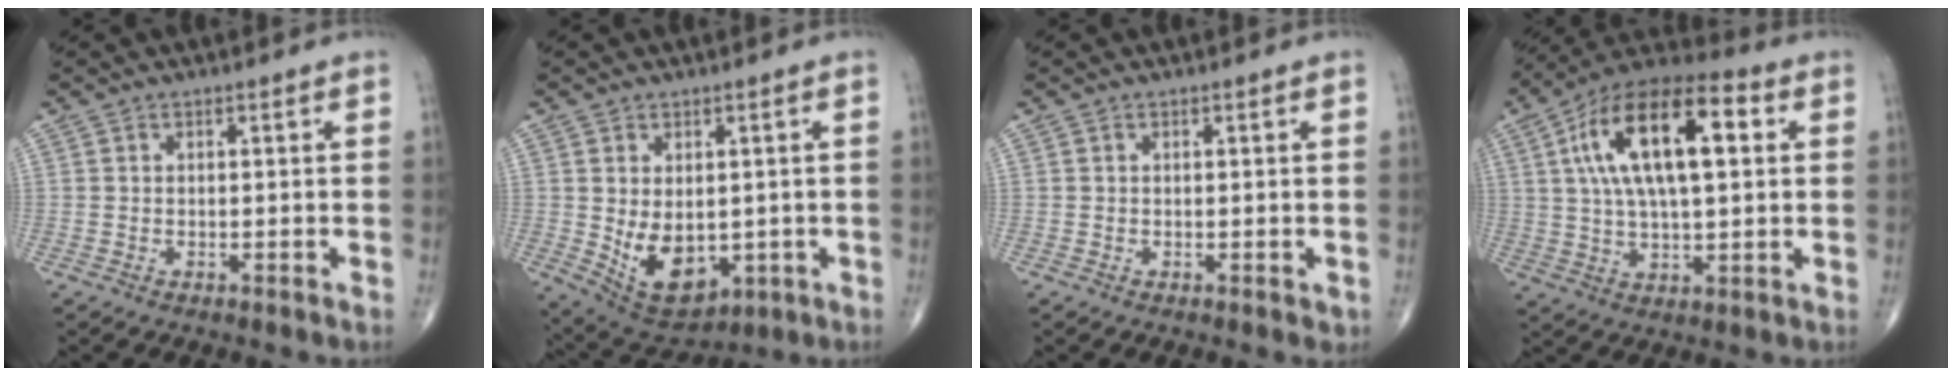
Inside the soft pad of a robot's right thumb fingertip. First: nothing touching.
{"total": 11.0, "force": [-1.1, 7.0, 8.4], "torque": [-0.110, -0.011, 0.008]}
{"total": 0.5, "force": [0.0, 0.4, 0.4], "torque": [-0.002, -0.001, 0.002]}
{"total": 20.2, "force": [4.9, 8.8, 17.5], "torque": [-0.299, 0.020, 0.073]}